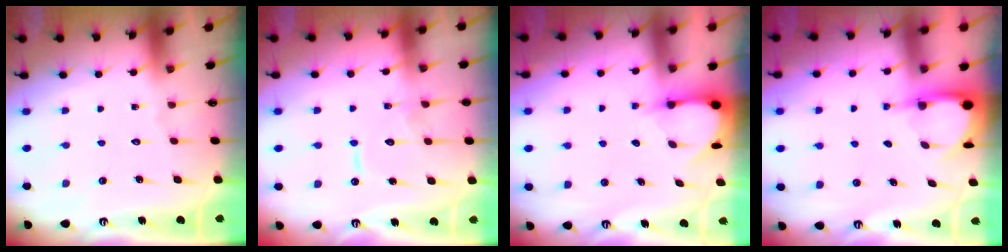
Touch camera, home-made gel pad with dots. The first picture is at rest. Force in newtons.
{"total": 9.6, "press": 9.6, "slide": 0.9}
{"total": 3.6, "press": 3.6, "slide": 0.3}
{"total": 3.8, "press": 3.8, "slide": 0.1}